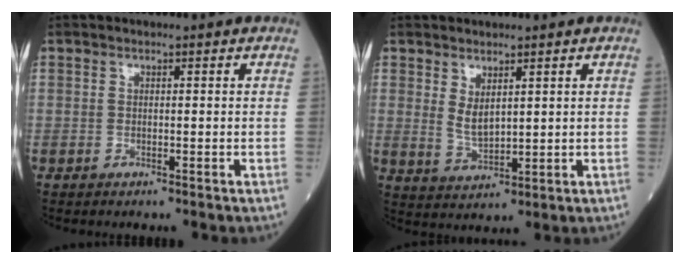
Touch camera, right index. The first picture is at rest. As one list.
[{"total": 3.6, "force": [1.6, 1.5, 2.9], "torque": [-0.061, -0.009, 0.041]}]